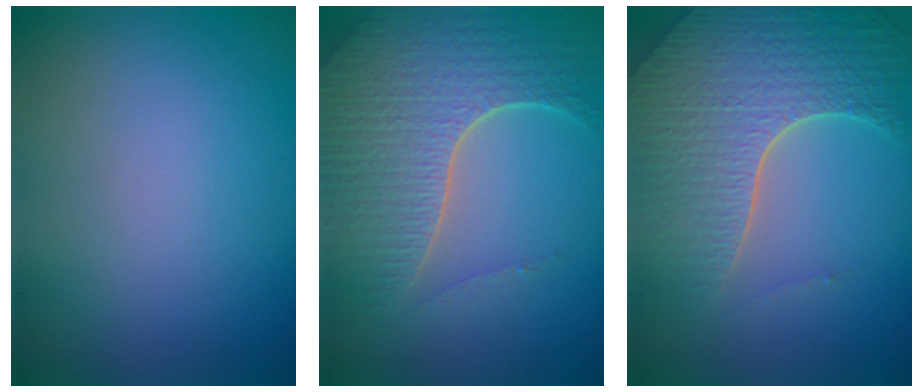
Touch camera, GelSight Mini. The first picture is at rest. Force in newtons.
{"total": 7.0, "press": 5.0, "slide": 4.9}
{"total": 8.0, "press": 5.7, "slide": 5.6}